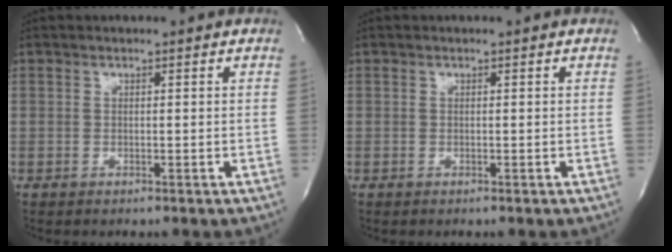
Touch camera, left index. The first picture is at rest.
{"total": 0.0}